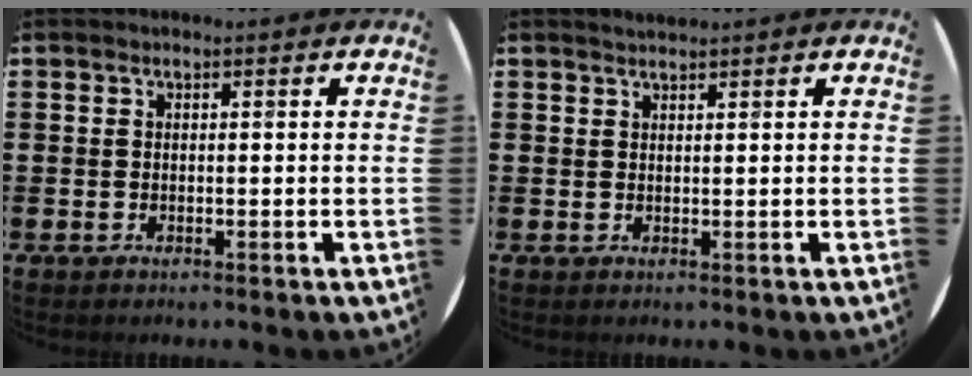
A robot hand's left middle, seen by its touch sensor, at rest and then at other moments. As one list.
[{"total": 0.9, "force": [0.9, -0.1, 0.0], "torque": [0.000, -0.001, 0.017]}]